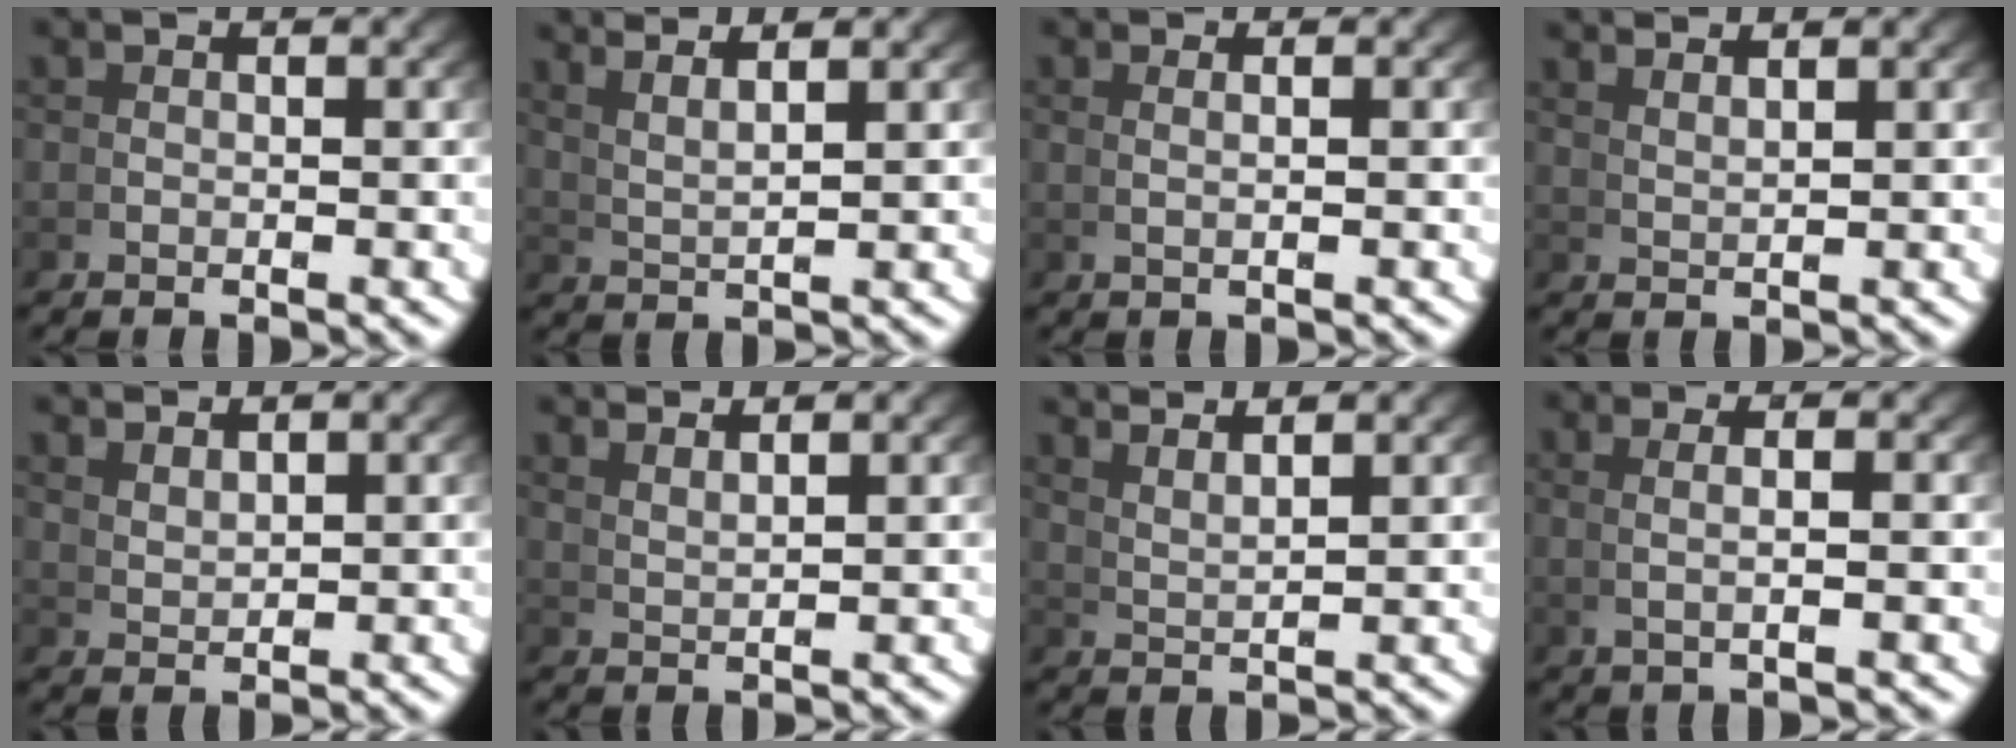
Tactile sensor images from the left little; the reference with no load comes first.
{"total": 4.8, "force": [3.6, 0.9, 3.0], "torque": [-0.040, 0.010, 0.060]}
{"total": 1.2, "force": [0.5, -0.9, 0.7], "torque": [-0.008, 0.003, 0.011]}
{"total": 3.1, "force": [2.9, -0.9, 0.8], "torque": [-0.003, 0.005, 0.056]}
{"total": 2.5, "force": [2.4, -0.6, 0.4], "torque": [0.001, -0.001, 0.055]}
{"total": 3.4, "force": [3.1, -0.7, 1.0], "torque": [-0.007, 0.004, 0.062]}
{"total": 4.2, "force": [3.6, 0.1, 2.1], "torque": [-0.028, 0.003, 0.067]}
{"total": 2.3, "force": [0.7, -0.6, 2.1], "torque": [-0.036, 0.009, 0.016]}